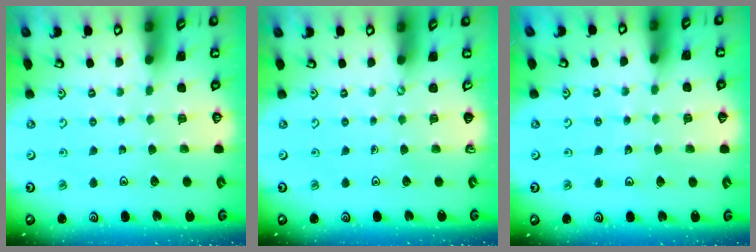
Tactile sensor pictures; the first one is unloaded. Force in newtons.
{"total": 0.0}
{"total": 3.9, "press": 3.9, "slide": 0.4}